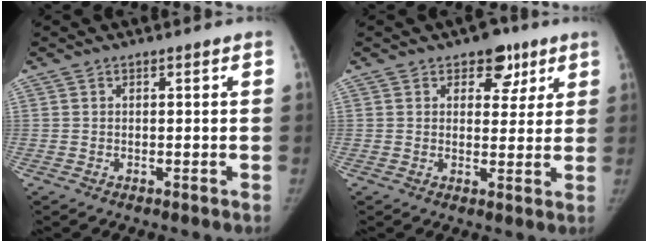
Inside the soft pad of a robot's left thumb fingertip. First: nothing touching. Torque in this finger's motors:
{"motor_torque": [0.45, 0.33, 0.68, -0.25, 0.10]}